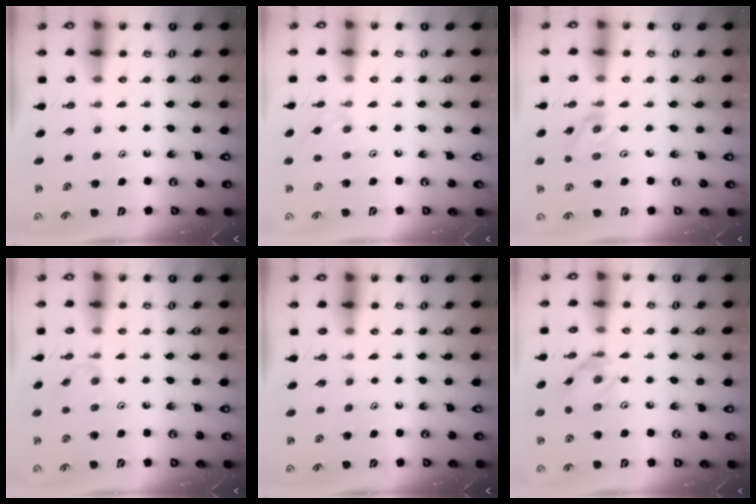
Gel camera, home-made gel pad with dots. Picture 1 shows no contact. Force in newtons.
{"total": 1.4, "press": 1.4, "slide": 0.4}
{"total": 3.2, "press": 3.1, "slide": 0.4}
{"total": 3.1, "press": 3.1, "slide": 0.4}
{"total": 0.0}
{"total": 6.7, "press": 6.6, "slide": 0.5}